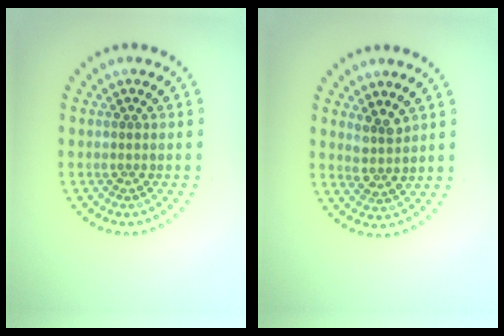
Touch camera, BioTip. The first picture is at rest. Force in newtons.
{"total": 2.2, "press": 1.8, "slide": 1.2}